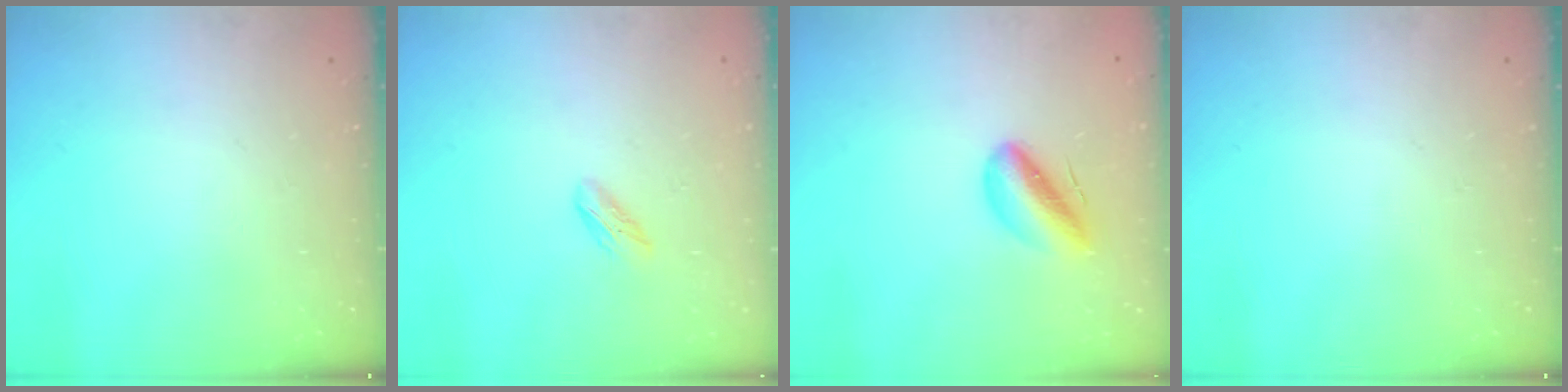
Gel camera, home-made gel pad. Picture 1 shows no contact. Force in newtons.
{"total": 2.7, "press": 2.6, "slide": 0.8}
{"total": 8.6, "press": 8.3, "slide": 2.4}
{"total": 0.0}